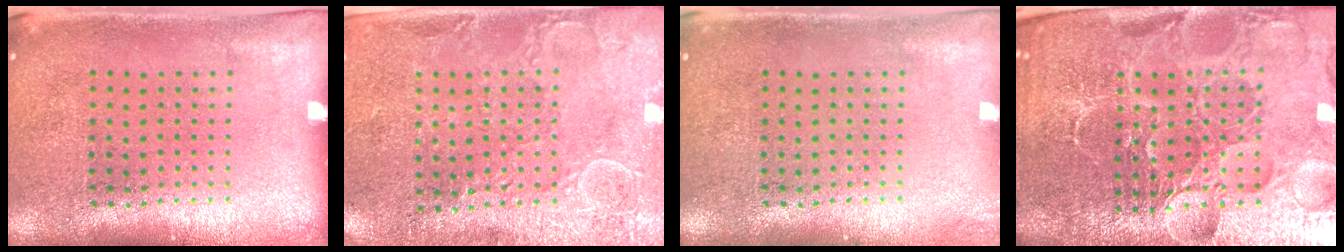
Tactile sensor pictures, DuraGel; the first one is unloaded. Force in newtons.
{"total": 2.7, "press": 2.6, "slide": 0.8}
{"total": 0.7, "press": 0.7, "slide": 0.1}
{"total": 6.7, "press": 5.9, "slide": 3.2}